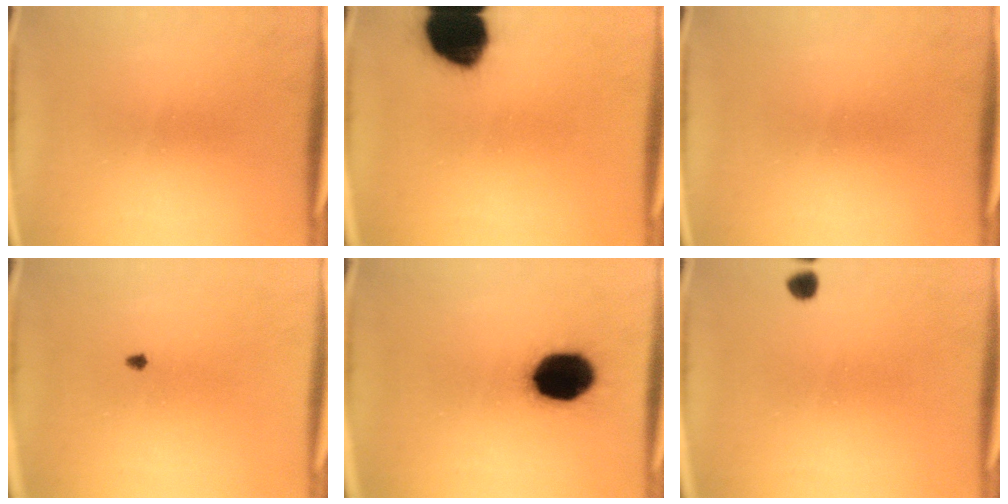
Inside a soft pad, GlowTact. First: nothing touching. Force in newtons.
{"total": 18.2}
{"total": 0.0}
{"total": 0.7}
{"total": 16.3}
{"total": 1.7}